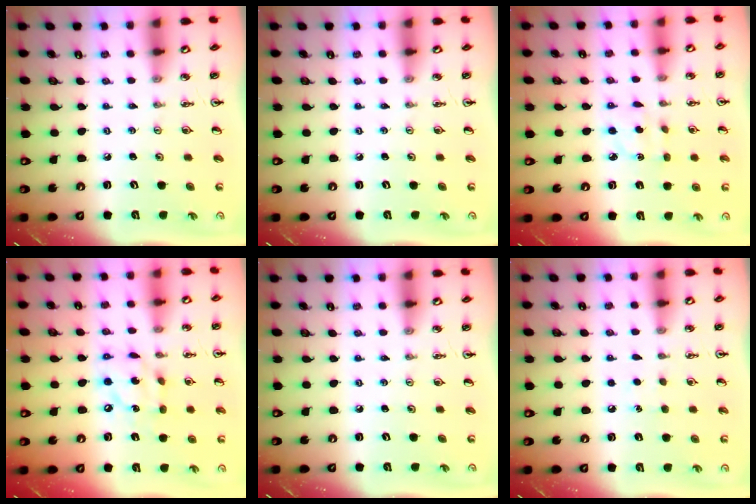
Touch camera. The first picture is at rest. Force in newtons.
{"total": 0.0}
{"total": 2.2, "press": 2.2, "slide": 0.2}
{"total": 10.6, "press": 10.6, "slide": 0.6}
{"total": 0.0}
{"total": 4.7, "press": 4.6, "slide": 0.5}